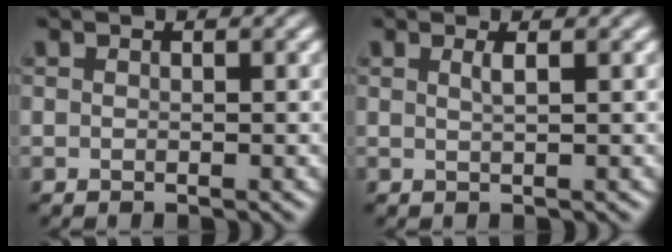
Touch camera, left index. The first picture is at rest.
{"total": 1.2, "force": [0.4, 0.4, 1.1], "torque": [-0.013, 0.002, 0.005]}